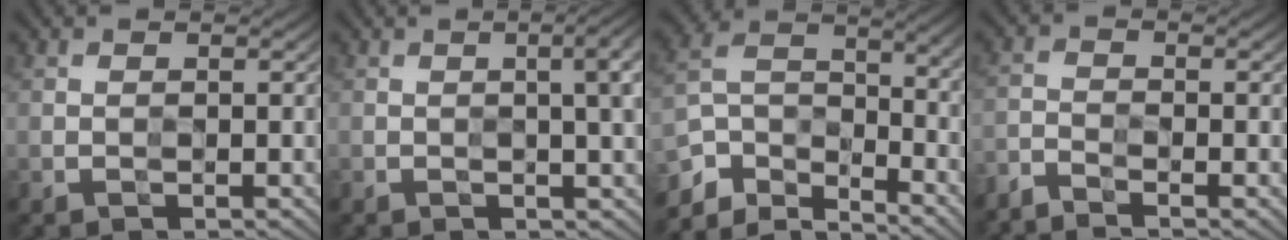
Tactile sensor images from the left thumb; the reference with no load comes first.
{"total": 5.2, "force": [0.7, 1.5, 5.0], "torque": [-0.061, 0.009, 0.009]}
{"total": 8.6, "force": [-6.5, 3.4, 4.6], "torque": [-0.100, -0.012, -0.136]}
{"total": 2.9, "force": [-2.8, 0.3, 0.9], "torque": [-0.021, -0.009, -0.068]}